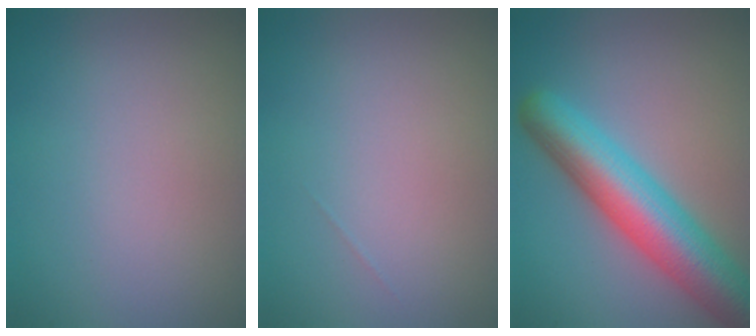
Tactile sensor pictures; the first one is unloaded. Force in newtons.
{"total": 0.0}
{"total": 8.6, "press": 8.5, "slide": 0.5}